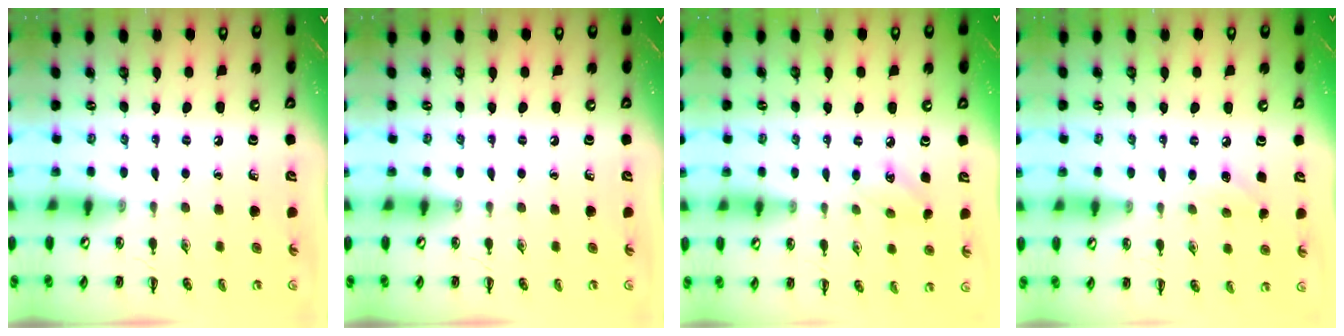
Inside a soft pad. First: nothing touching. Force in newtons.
{"total": 0.0}
{"total": 5.8, "press": 5.5, "slide": 1.6}
{"total": 5.7, "press": 5.4, "slide": 1.6}